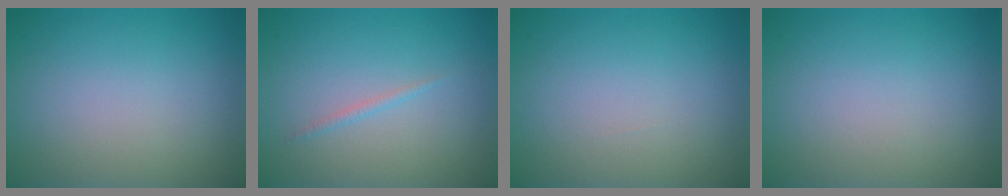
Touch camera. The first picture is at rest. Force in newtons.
{"total": 0.6, "press": 0.6, "slide": 0.1}
{"total": 0.0}
{"total": 0.0}